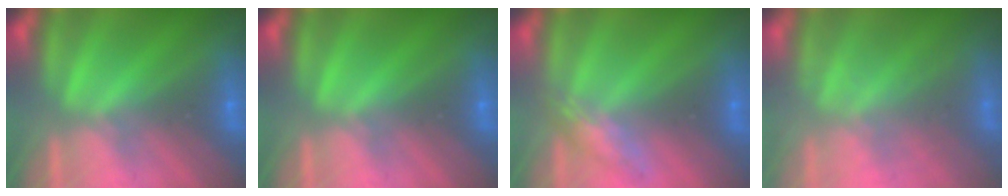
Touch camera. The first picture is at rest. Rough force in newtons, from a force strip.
{"total": 0.0}
{"total": 2.8}
{"total": 2.2}